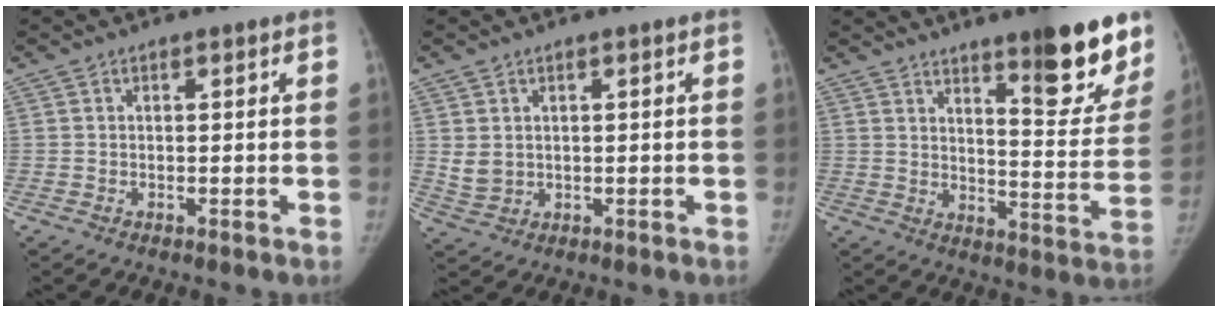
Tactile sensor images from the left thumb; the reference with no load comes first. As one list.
[{"total": 3.0, "force": [0.9, 2.4, 1.7], "torque": [-0.024, -0.011, 0.028]}, {"total": 17.2, "force": [11.1, 4.3, 12.4], "torque": [-0.107, -0.079, 0.158]}]